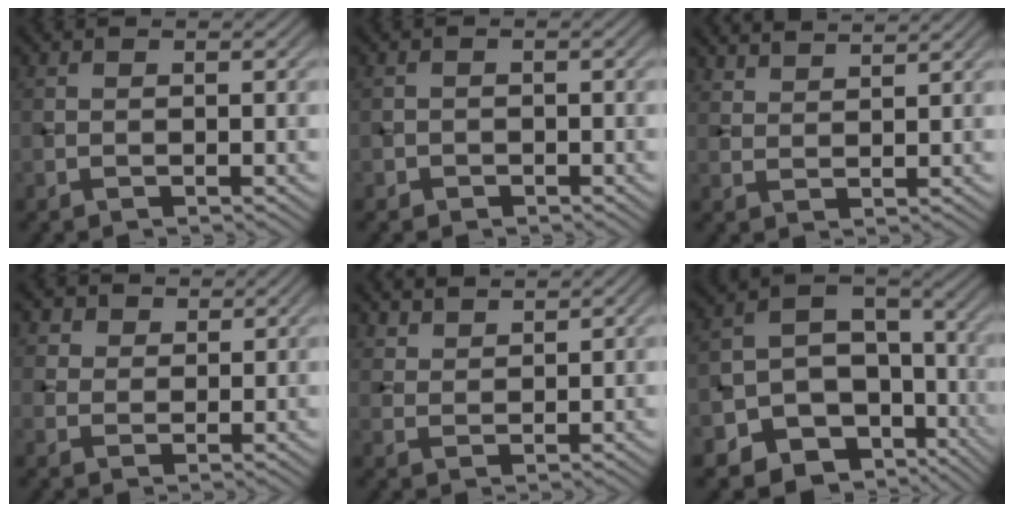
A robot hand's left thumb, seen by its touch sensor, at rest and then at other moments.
{"total": 1.3, "force": [-0.6, 1.2, 0.1], "torque": [0.007, -0.003, -0.013]}
{"total": 4.0, "force": [3.7, 0.8, 1.5], "torque": [-0.027, -0.007, 0.076]}
{"total": 4.0, "force": [2.7, 2.6, 1.3], "torque": [-0.040, -0.009, 0.062]}
{"total": 4.2, "force": [3.8, 1.3, 1.4], "torque": [-0.035, -0.013, 0.093]}
{"total": 13.5, "force": [-6.4, 10.1, 6.4], "torque": [-0.125, -0.030, -0.095]}